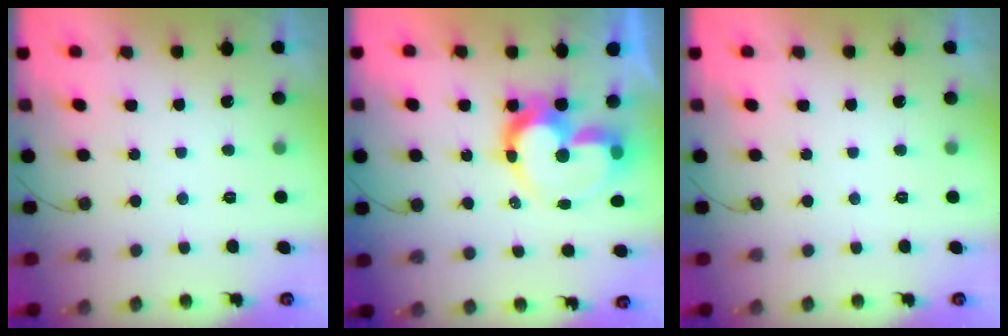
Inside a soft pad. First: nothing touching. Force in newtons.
{"total": 14.4, "press": 14.3, "slide": 1.6}
{"total": 0.0}